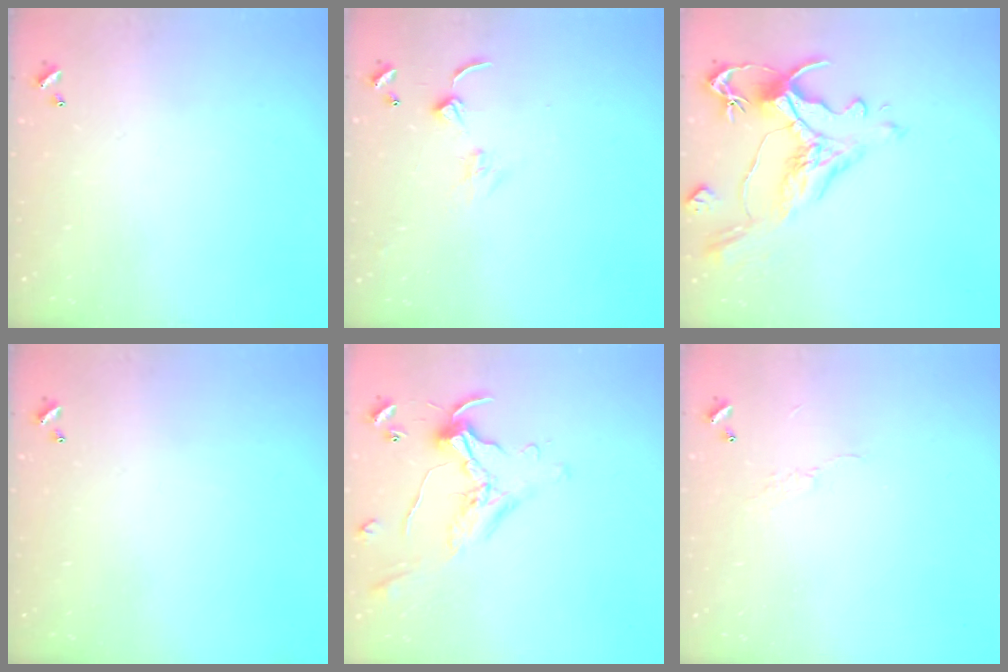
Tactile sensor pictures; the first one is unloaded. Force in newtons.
{"total": 1.4, "press": 1.3, "slide": 0.3}
{"total": 1.6, "press": 0.7, "slide": 1.4}
{"total": 0.0}
{"total": 0.7, "press": 0.5, "slide": 0.4}
{"total": 6.6, "press": 6.6, "slide": 0.7}